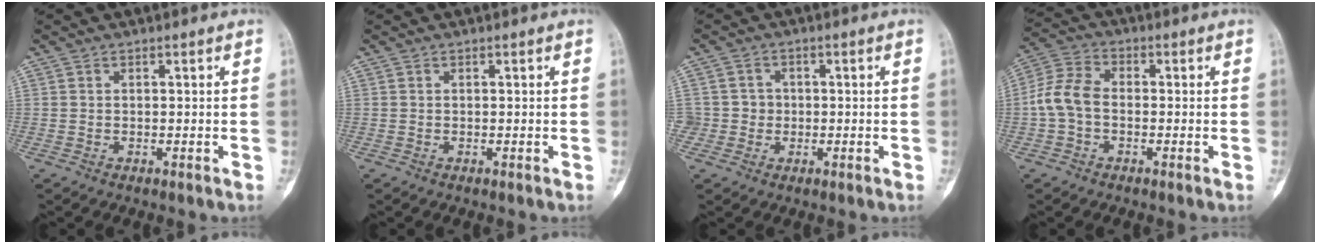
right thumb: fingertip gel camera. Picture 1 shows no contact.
{"total": 0.0}
{"total": 3.7, "force": [-0.4, 3.6, 0.1], "torque": [0.031, 0.012, -0.011]}
{"total": 7.1, "force": [-1.1, 4.8, 5.1], "torque": [-0.104, 0.021, -0.034]}